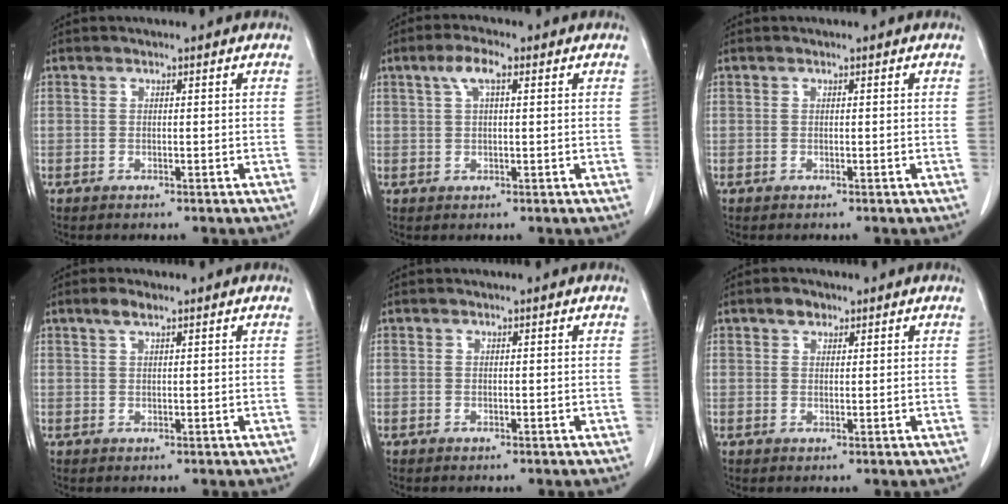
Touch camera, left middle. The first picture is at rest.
{"total": 3.9, "force": [1.7, 0.9, 3.3], "torque": [-0.072, 0.013, 0.036]}
{"total": 0.0}
{"total": 2.0, "force": [1.4, 0.4, 1.4], "torque": [-0.033, 0.005, 0.028]}
{"total": 0.0}
{"total": 1.9, "force": [1.3, 1.2, 0.8], "torque": [-0.015, 0.004, 0.020]}